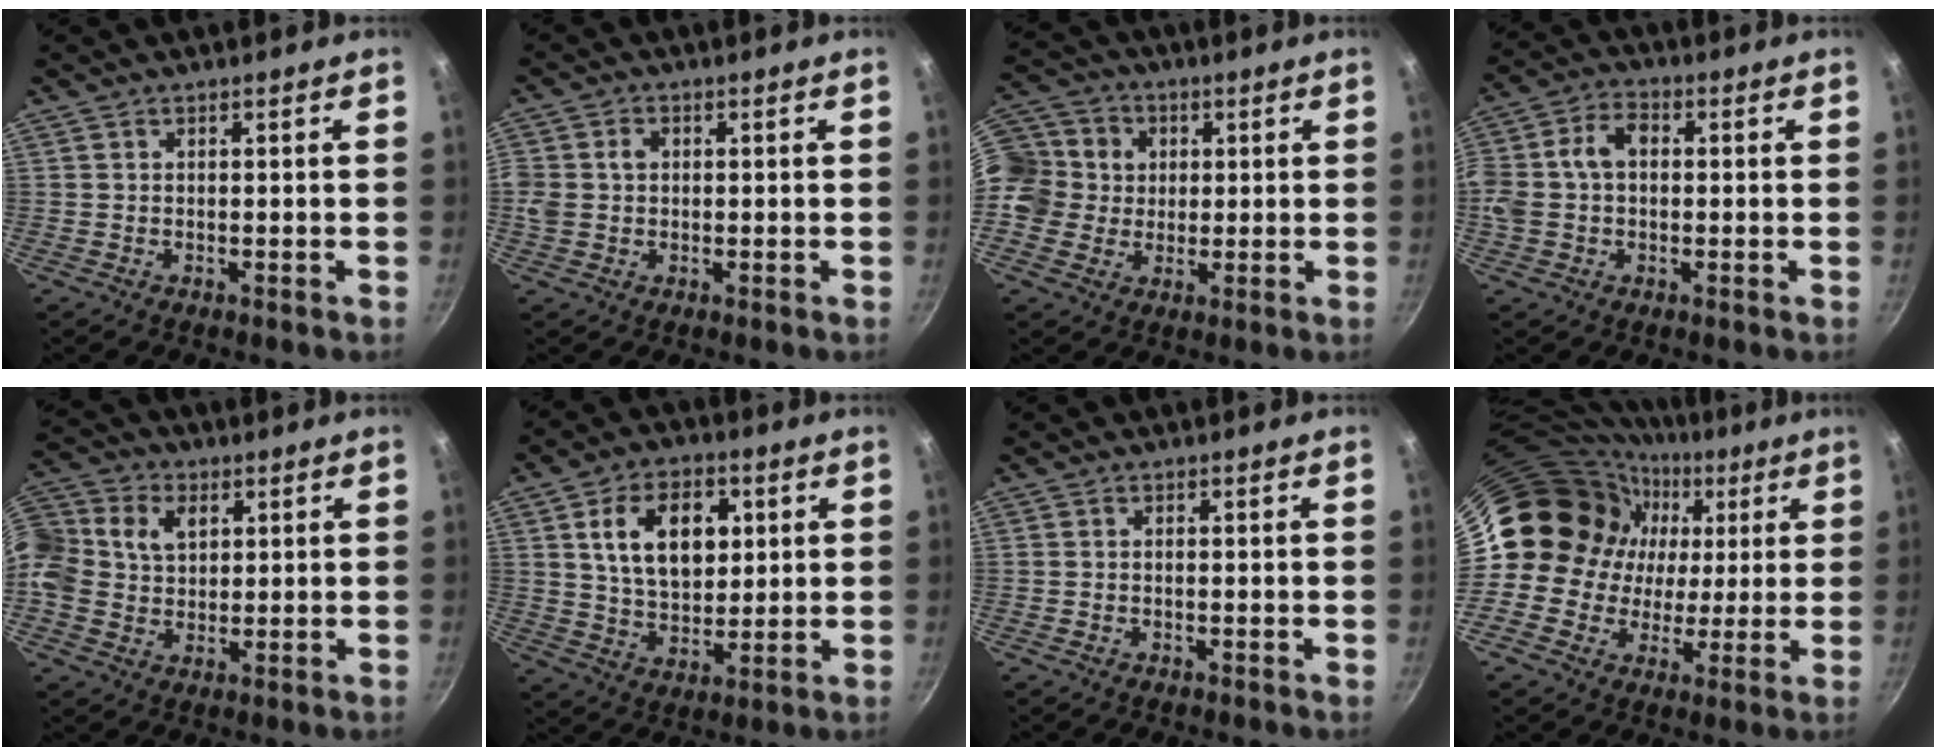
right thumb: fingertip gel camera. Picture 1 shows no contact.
{"total": 5.2, "force": [0.3, 4.3, 2.9], "torque": [-0.053, 0.008, -0.001]}
{"total": 17.2, "force": [2.9, 15.3, 7.2], "torque": [-0.162, 0.031, 0.048]}
{"total": 10.2, "force": [0.4, 7.3, 7.1], "torque": [-0.131, 0.033, -0.006]}
{"total": 15.7, "force": [3.2, 12.6, 8.7], "torque": [-0.200, 0.035, 0.047]}
{"total": 13.9, "force": [3.7, 9.2, 9.7], "torque": [-0.127, -0.007, 0.064]}
{"total": 0.0}
{"total": 18.5, "force": [4.7, 16.5, 7.1], "torque": [-0.085, 0.017, 0.076]}